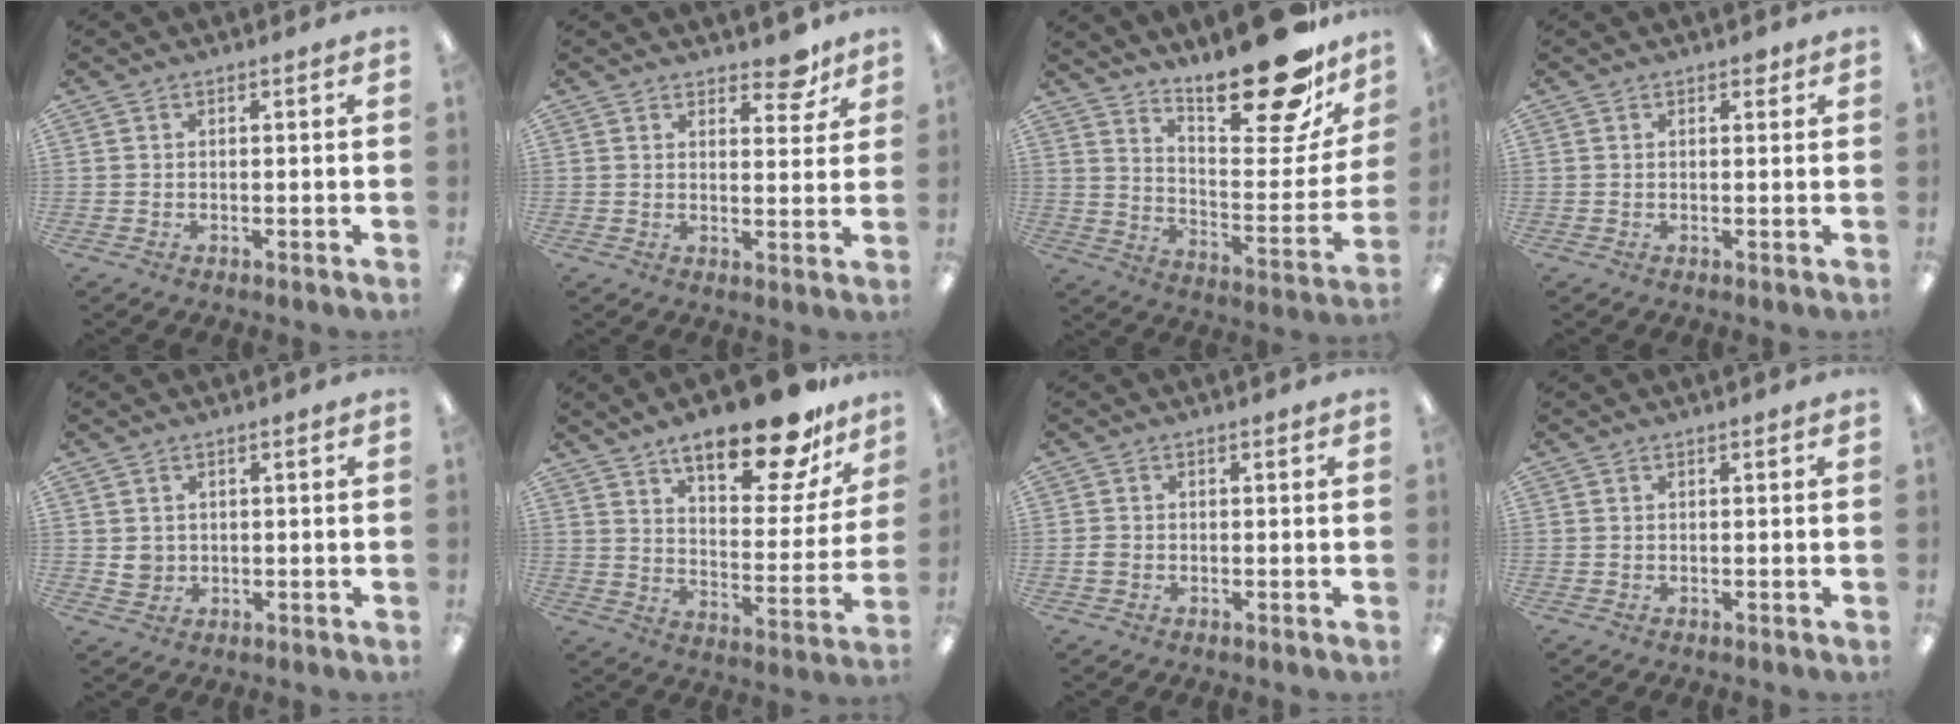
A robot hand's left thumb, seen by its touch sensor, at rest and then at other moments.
{"total": 6.5, "force": [5.1, 2.8, 3.0], "torque": [-0.023, -0.032, 0.084]}
{"total": 24.1, "force": [18.7, 7.2, 13.4], "torque": [-0.179, -0.135, 0.305]}
{"total": 1.4, "force": [0.9, 0.8, 0.7], "torque": [0.001, -0.003, 0.012]}
{"total": 2.7, "force": [0.8, 2.6, 0.6], "torque": [-0.007, 0.000, 0.014]}
{"total": 21.2, "force": [15.6, 6.8, 12.7], "torque": [-0.180, -0.099, 0.253]}
{"total": 1.3, "force": [-0.3, 1.0, 0.6], "torque": [-0.011, 0.003, -0.006]}
{"total": 0.0}